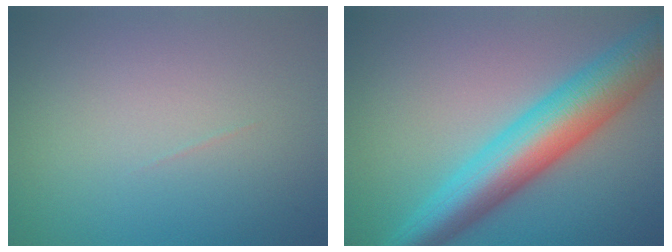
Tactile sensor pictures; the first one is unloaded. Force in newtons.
{"total": 8.7, "press": 8.7, "slide": 0.1}